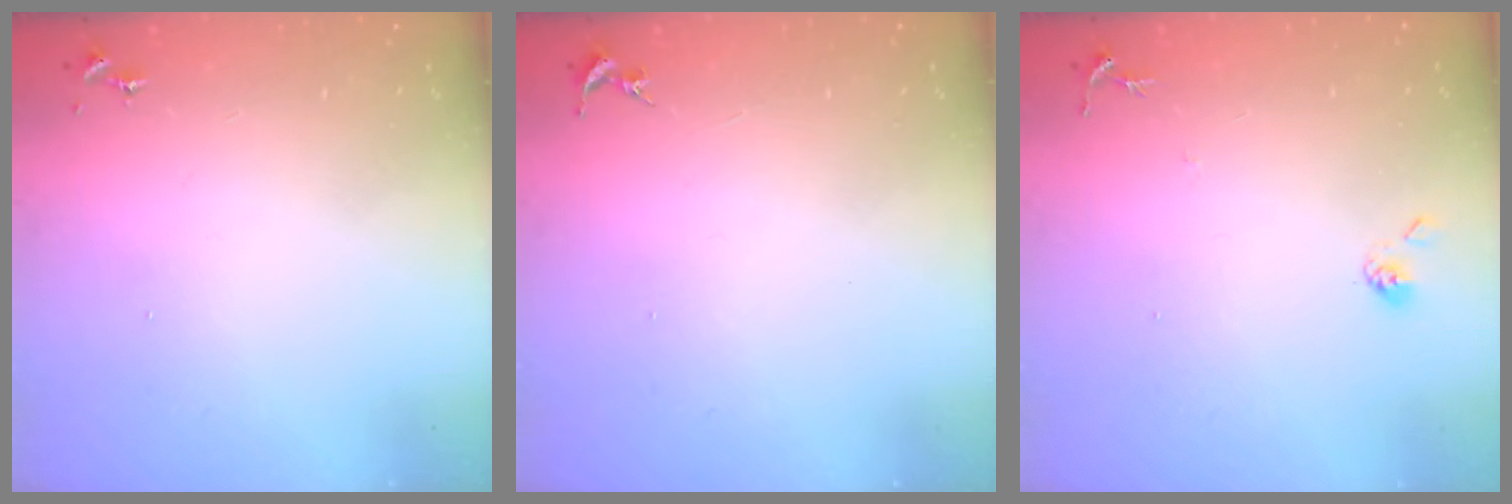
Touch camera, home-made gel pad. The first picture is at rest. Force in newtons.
{"total": 0.0}
{"total": 5.9, "press": 5.9, "slide": 0.5}